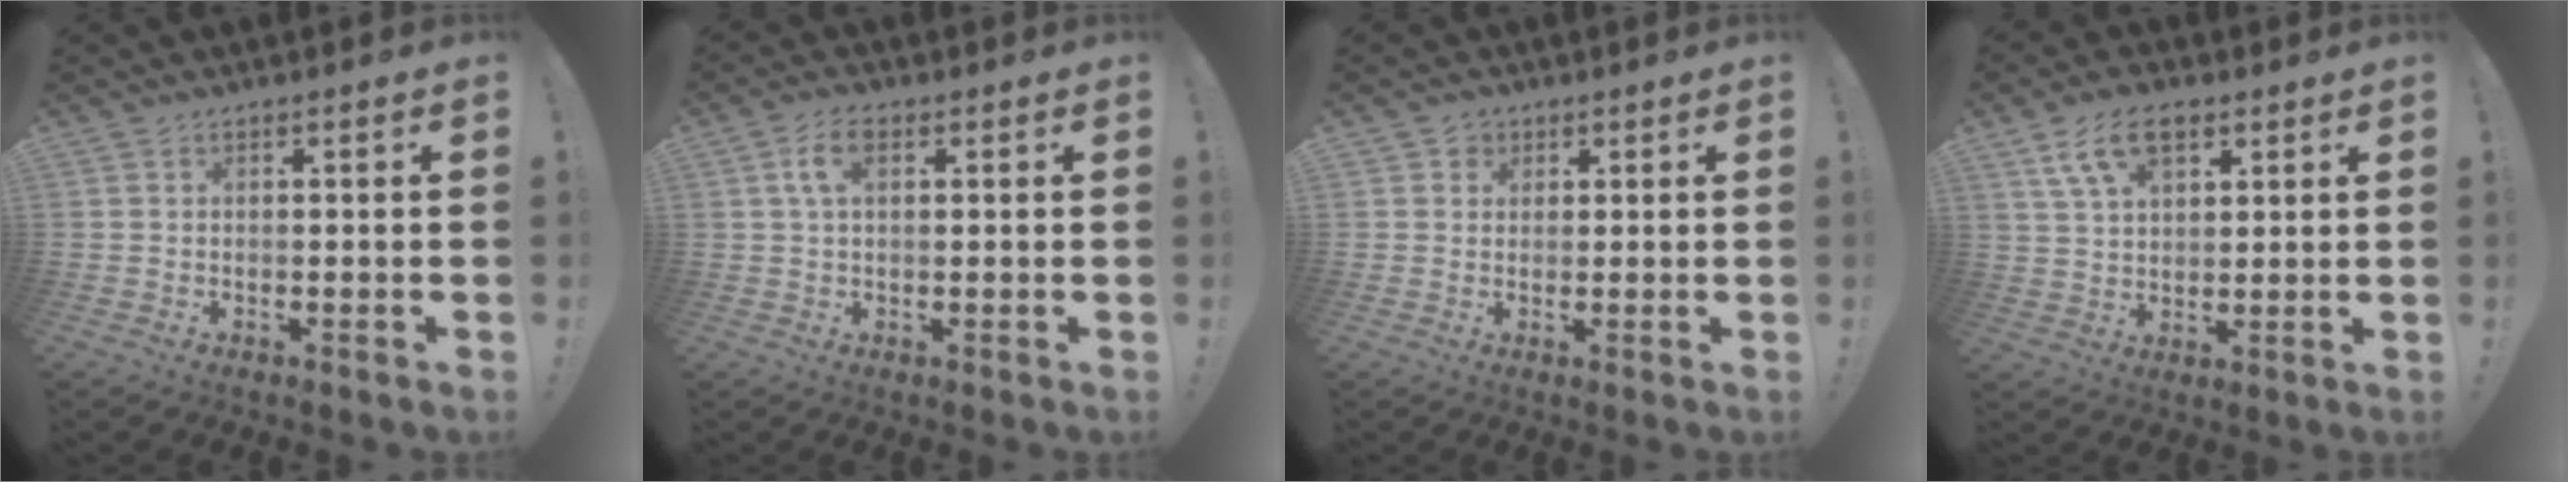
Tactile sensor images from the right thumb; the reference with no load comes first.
{"total": 5.9, "force": [2.0, 3.2, 4.5], "torque": [-0.077, 0.003, 0.034]}
{"total": 2.8, "force": [1.1, 2.6, 0.4], "torque": [0.000, -0.003, 0.019]}
{"total": 10.9, "force": [5.8, 6.3, 6.8], "torque": [-0.119, -0.003, 0.110]}